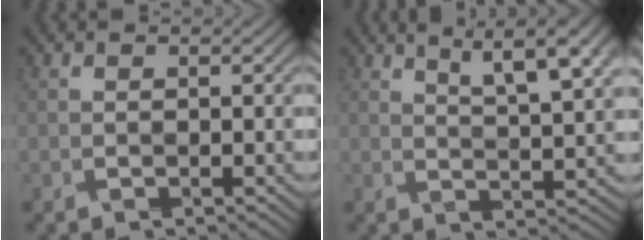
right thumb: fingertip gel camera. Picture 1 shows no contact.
{"total": 6.8, "force": [4.7, 0.6, 4.9], "torque": [-0.086, 0.010, 0.079]}